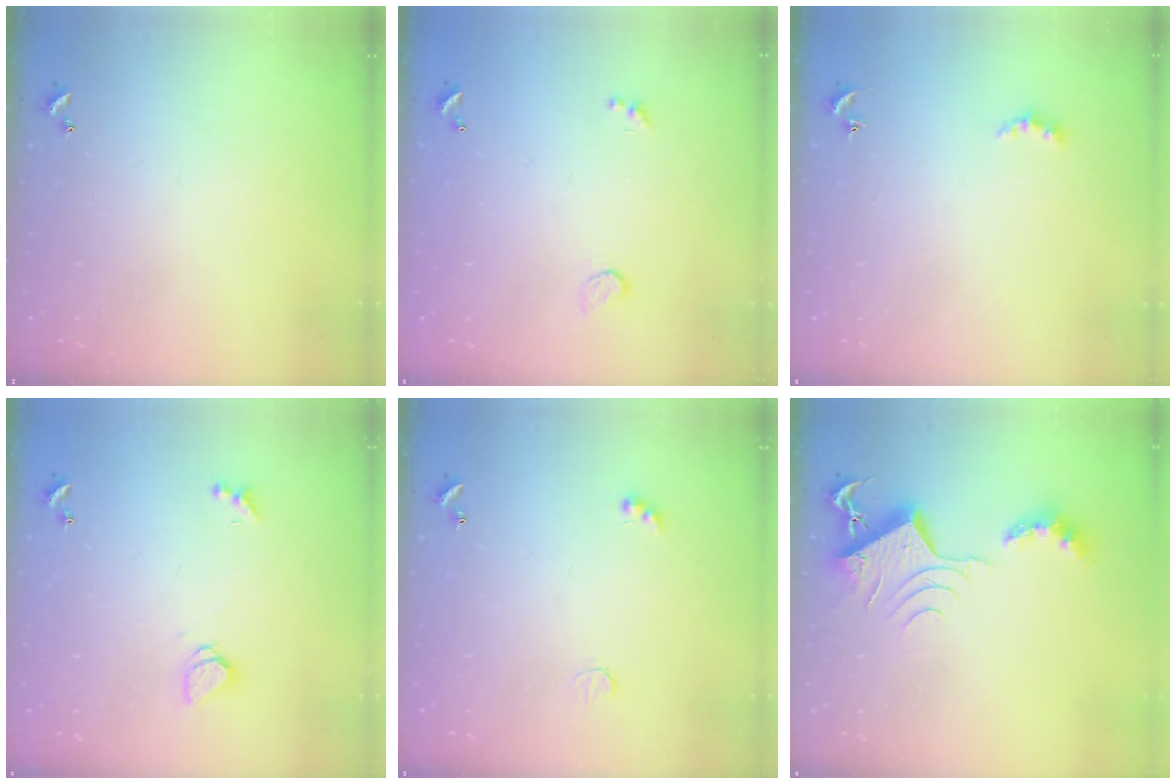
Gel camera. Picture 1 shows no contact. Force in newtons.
{"total": 1.1, "press": 0.7, "slide": 0.8}
{"total": 2.2, "press": 2.2, "slide": 0.4}
{"total": 1.5, "press": 1.4, "slide": 0.5}
{"total": 2.5, "press": 2.4, "slide": 0.7}
{"total": 9.7, "press": 9.6, "slide": 1.1}